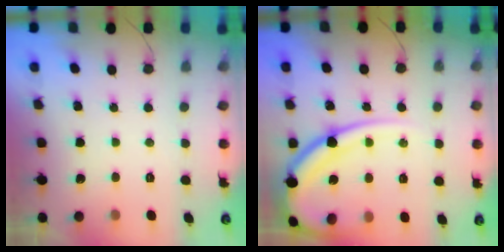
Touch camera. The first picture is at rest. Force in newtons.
{"total": 17.0, "press": 17.0, "slide": 1.7}